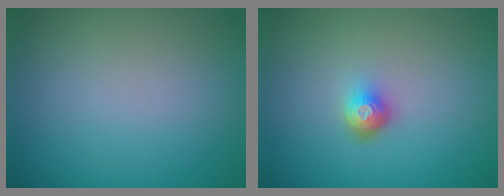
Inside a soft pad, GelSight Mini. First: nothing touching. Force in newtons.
{"total": 2.0, "press": 1.4, "slide": 1.5}